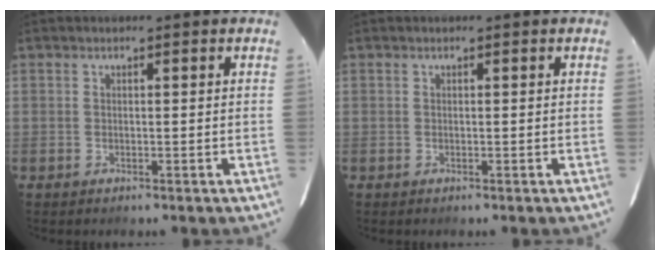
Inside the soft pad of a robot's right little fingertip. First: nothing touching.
{"total": 0.0}